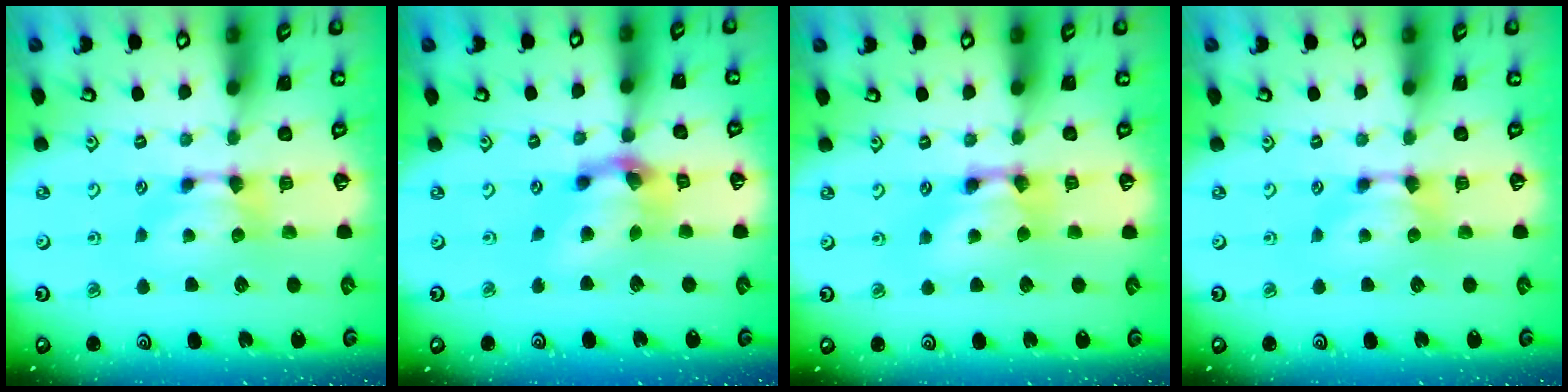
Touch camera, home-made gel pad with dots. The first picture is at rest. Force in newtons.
{"total": 6.5, "press": 6.1, "slide": 2.2}
{"total": 2.5, "press": 2.5, "slide": 0.2}
{"total": 0.0}